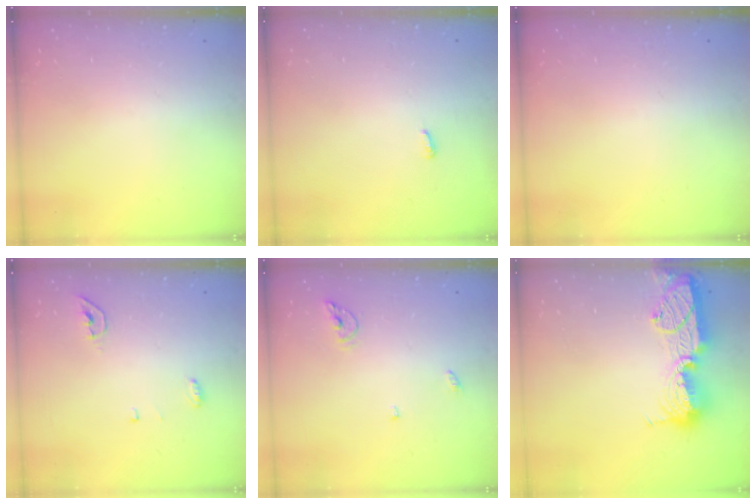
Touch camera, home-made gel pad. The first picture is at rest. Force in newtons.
{"total": 2.6, "press": 2.6, "slide": 0.2}
{"total": 0.0}
{"total": 4.5, "press": 4.2, "slide": 1.5}
{"total": 6.1, "press": 6.1, "slide": 0.6}
{"total": 14.9, "press": 14.9, "slide": 0.9}